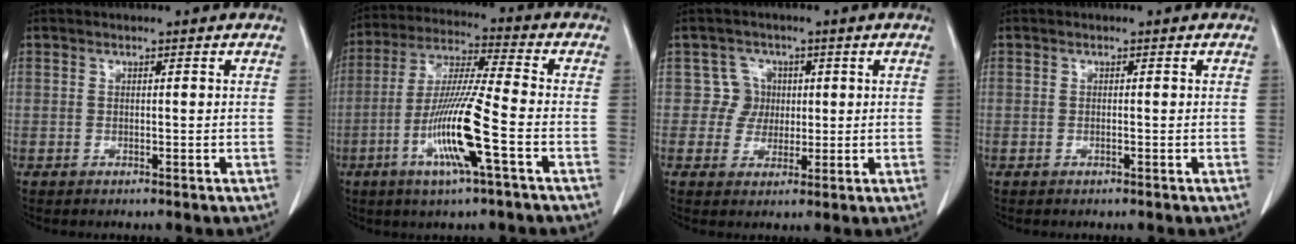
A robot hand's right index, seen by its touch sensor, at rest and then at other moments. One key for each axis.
{"total": 13.1, "fx": -4.6, "fy": -0.2, "fz": 12.3, "tx": -0.247, "ty": -0.011, "tz": -0.093}
{"total": 3.8, "fx": 0.7, "fy": 3.8, "fz": -0.1, "tx": 0.014, "ty": 0.009, "tz": 0.010}
{"total": 0.0}